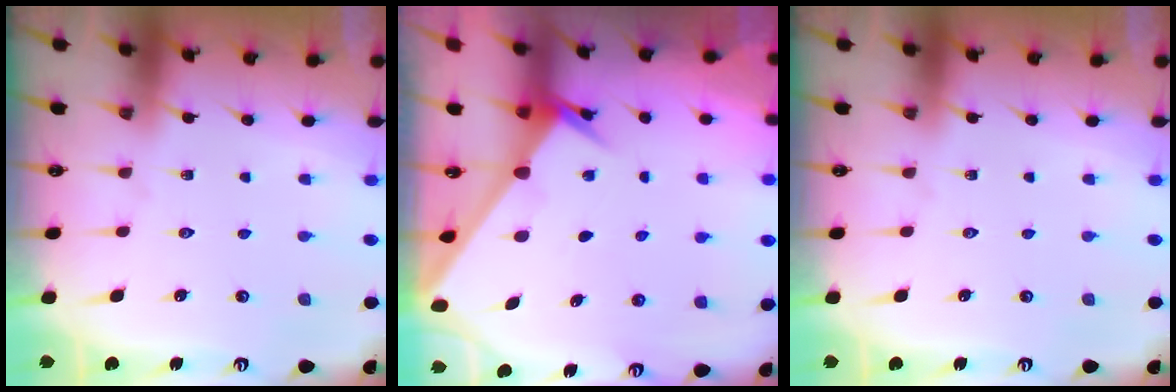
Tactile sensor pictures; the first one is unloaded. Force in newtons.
{"total": 2.3, "press": 2.3, "slide": 0.3}
{"total": 0.0}